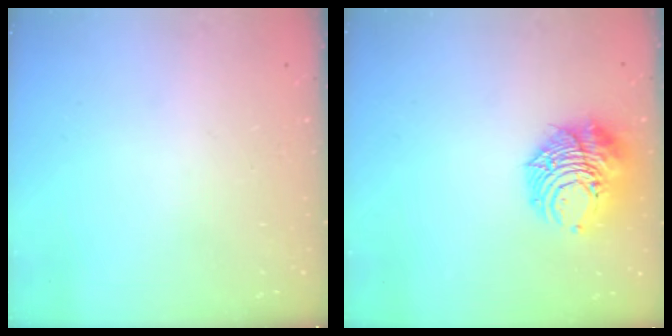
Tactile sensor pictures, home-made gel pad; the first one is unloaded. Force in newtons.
{"total": 10.1, "press": 10.0, "slide": 1.3}